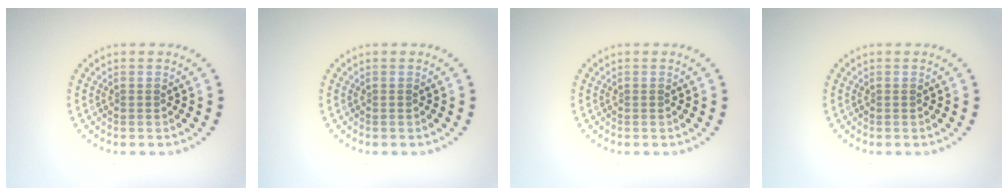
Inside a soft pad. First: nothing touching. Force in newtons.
{"total": 0.0}
{"total": 0.0}
{"total": 0.0}